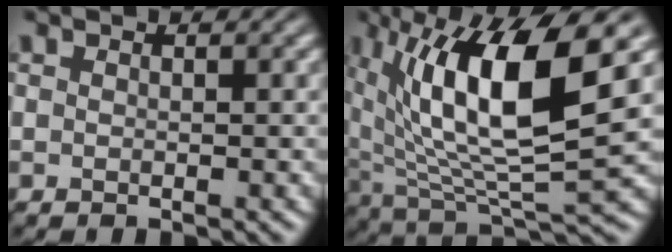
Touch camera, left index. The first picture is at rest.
{"total": 13.7, "force": [4.2, 4.3, 12.3], "torque": [-0.216, 0.002, 0.080]}